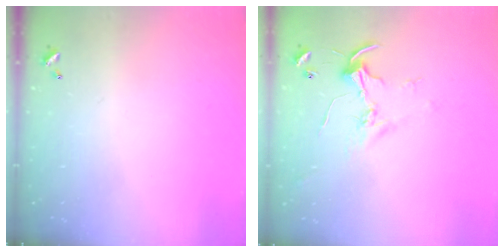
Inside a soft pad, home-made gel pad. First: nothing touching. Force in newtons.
{"total": 2.5, "press": 2.5, "slide": 0.2}